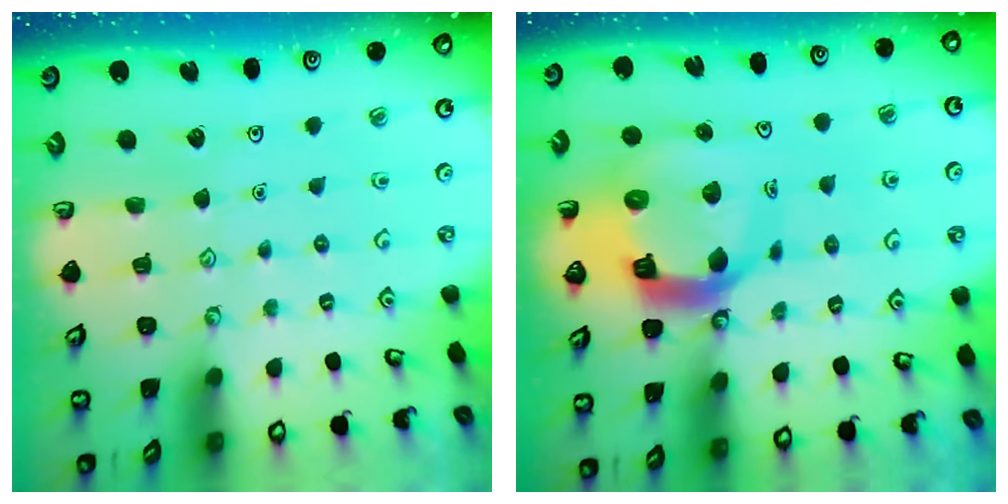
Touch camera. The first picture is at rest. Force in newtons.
{"total": 12.9, "press": 12.8, "slide": 1.6}